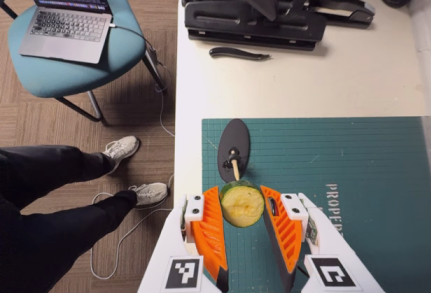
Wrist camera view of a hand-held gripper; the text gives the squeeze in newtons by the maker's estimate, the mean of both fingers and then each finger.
{"total": 8.8, "left": 8.2, "right": 9.4}